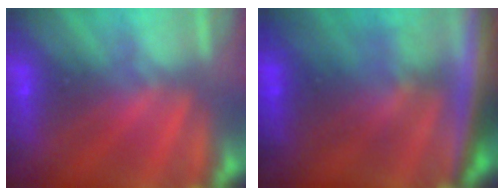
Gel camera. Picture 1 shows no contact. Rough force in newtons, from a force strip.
{"total": 6.9}